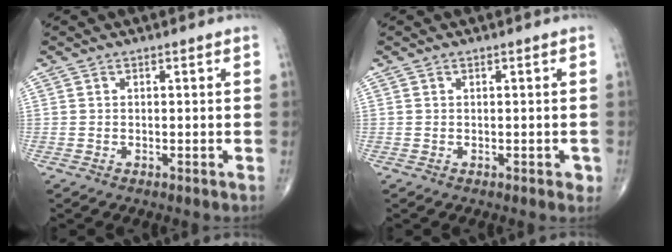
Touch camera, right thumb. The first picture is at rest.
{"total": 1.1, "force": [-0.2, 0.8, 0.7], "torque": [-0.004, 0.000, -0.002]}